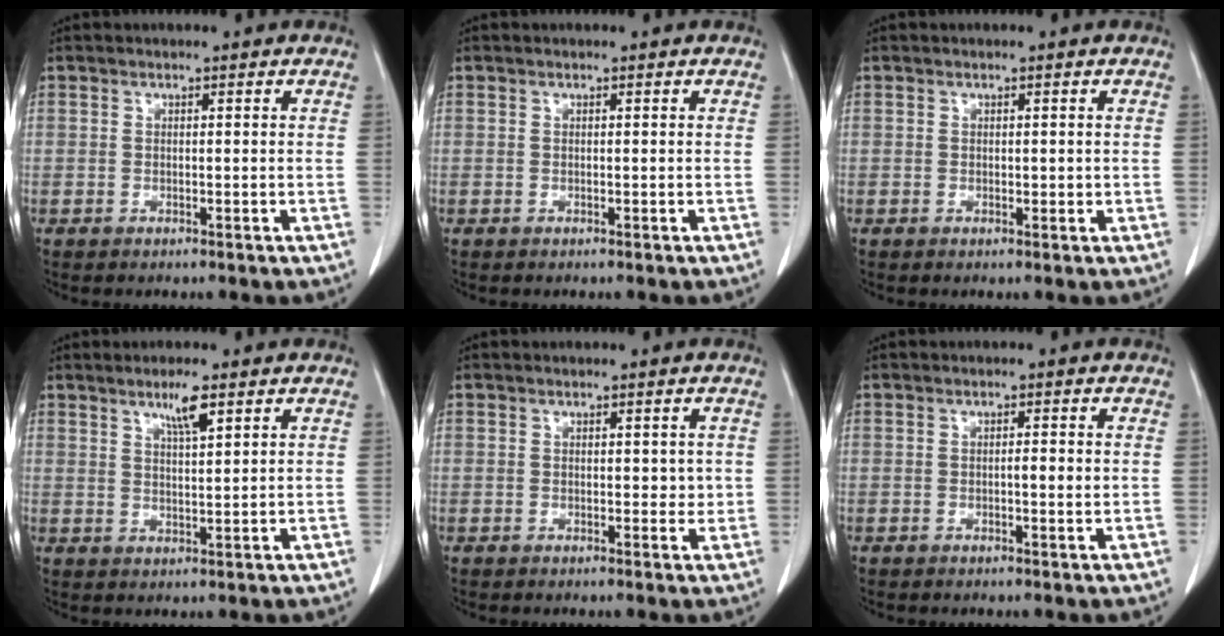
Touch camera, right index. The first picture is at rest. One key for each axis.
{"total": 0.0}
{"total": 0.8, "fx": 0.2, "fy": 0.5, "fz": 0.6, "tx": -0.003, "ty": 0.001, "tz": 0.005}
{"total": 4.1, "fx": 2.5, "fy": 0.3, "fz": 3.2, "tx": -0.058, "ty": -0.002, "tz": 0.045}
{"total": 2.0, "fx": 0.4, "fy": 1.2, "fz": 1.5, "tx": -0.014, "ty": -0.001, "tz": 0.005}
{"total": 1.6, "fx": 0.0, "fy": 0.3, "fz": 1.6, "tx": -0.027, "ty": 0.001, "tz": 0.000}